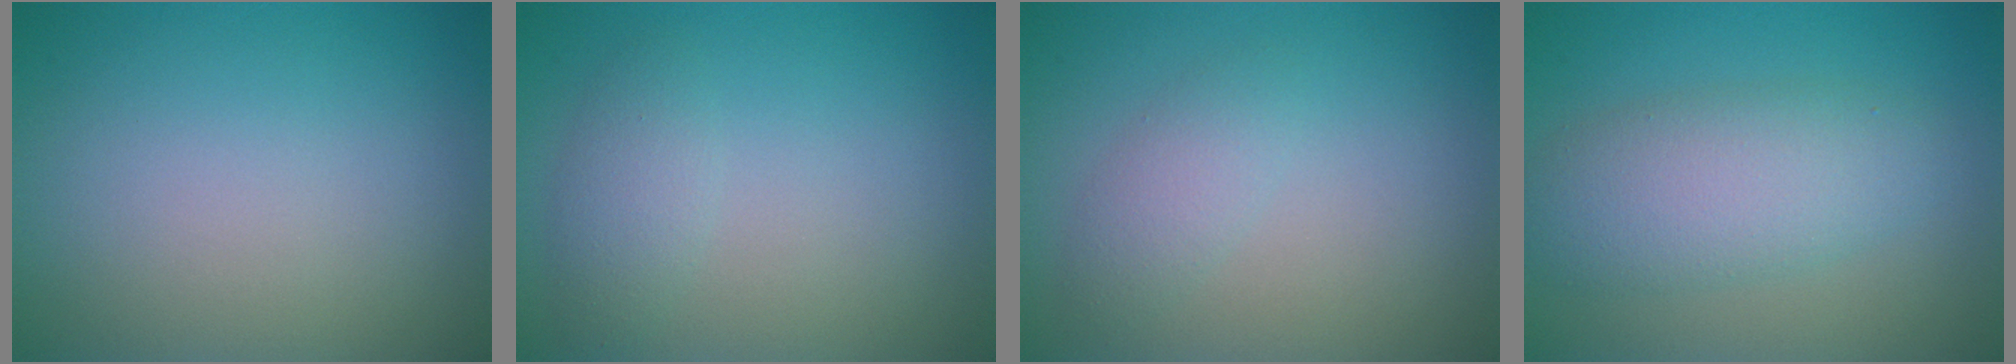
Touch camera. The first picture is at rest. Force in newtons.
{"total": 1.7, "press": 1.7, "slide": 0.1}
{"total": 1.8, "press": 1.8, "slide": 0.1}
{"total": 5.3, "press": 5.3, "slide": 0.3}